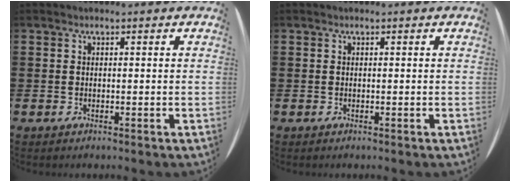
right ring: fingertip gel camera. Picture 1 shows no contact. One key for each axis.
{"total": 0.0}